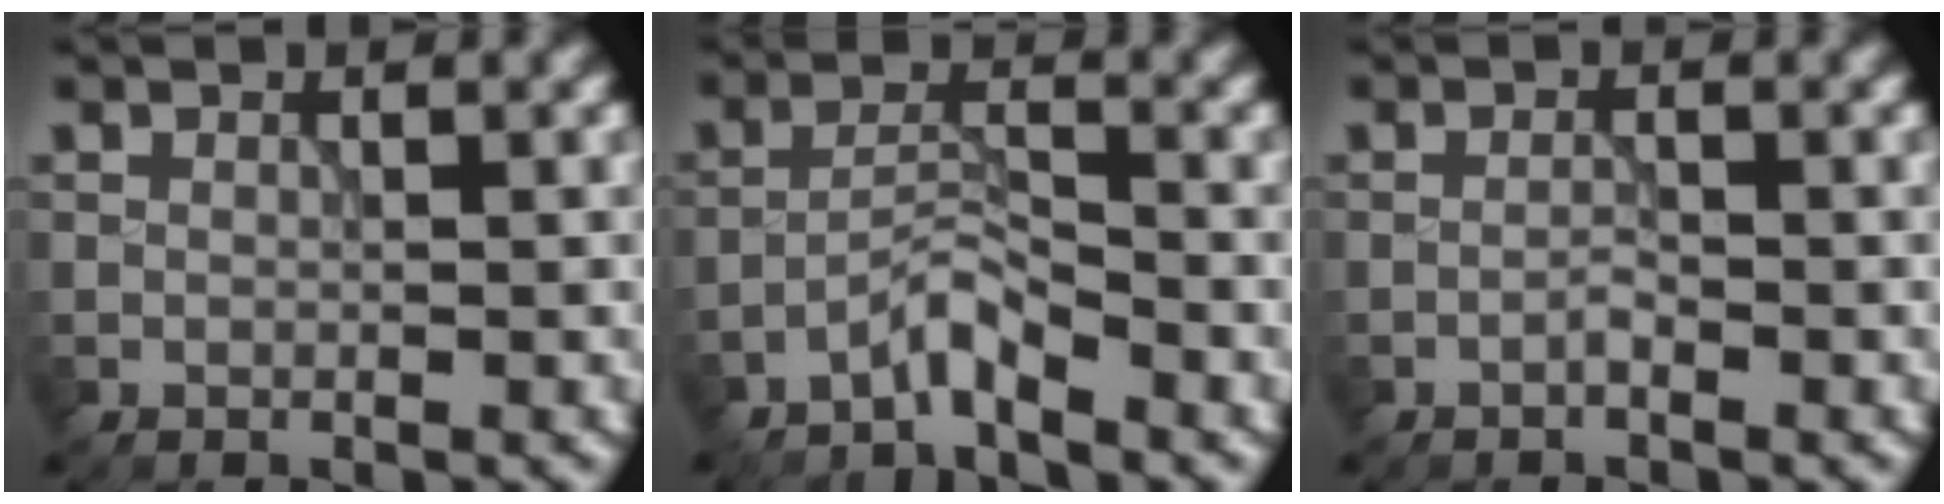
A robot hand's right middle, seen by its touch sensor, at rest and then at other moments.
{"total": 2.6, "force": [-2.2, 0.2, 1.2], "torque": [-0.022, 0.010, -0.050]}
{"total": 0.7, "force": [-0.5, 0.1, 0.5], "torque": [-0.009, 0.003, -0.012]}